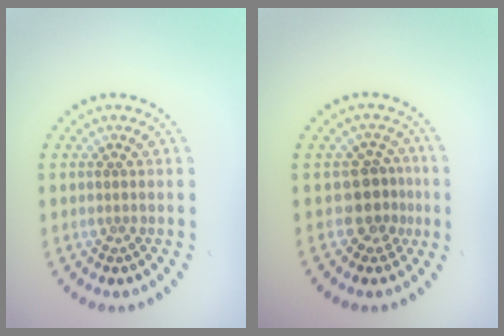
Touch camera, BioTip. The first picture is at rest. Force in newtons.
{"total": 2.9, "press": 2.2, "slide": 1.9}